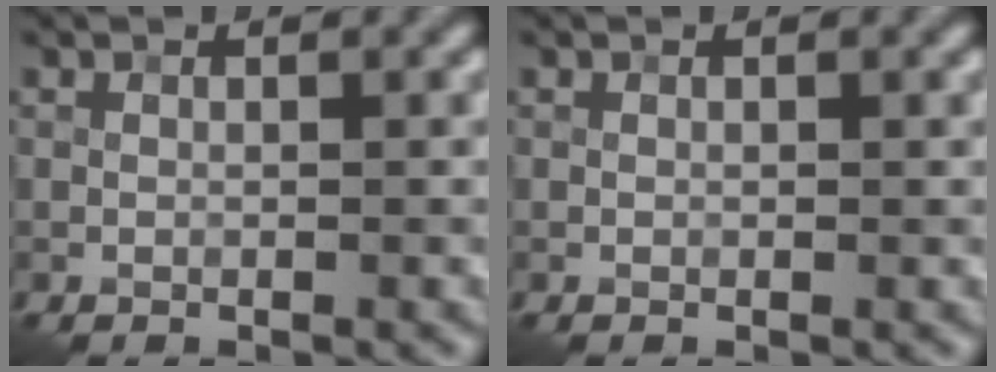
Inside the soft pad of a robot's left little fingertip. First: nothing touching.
{"total": 0.0}